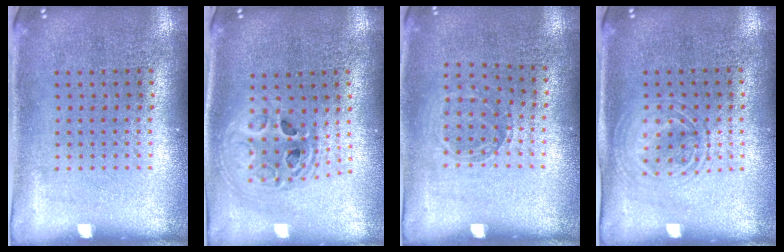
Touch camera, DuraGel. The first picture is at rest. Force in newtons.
{"total": 2.0, "press": 1.6, "slide": 1.2}
{"total": 0.9, "press": 0.8, "slide": 0.2}
{"total": 1.5, "press": 1.3, "slide": 0.6}